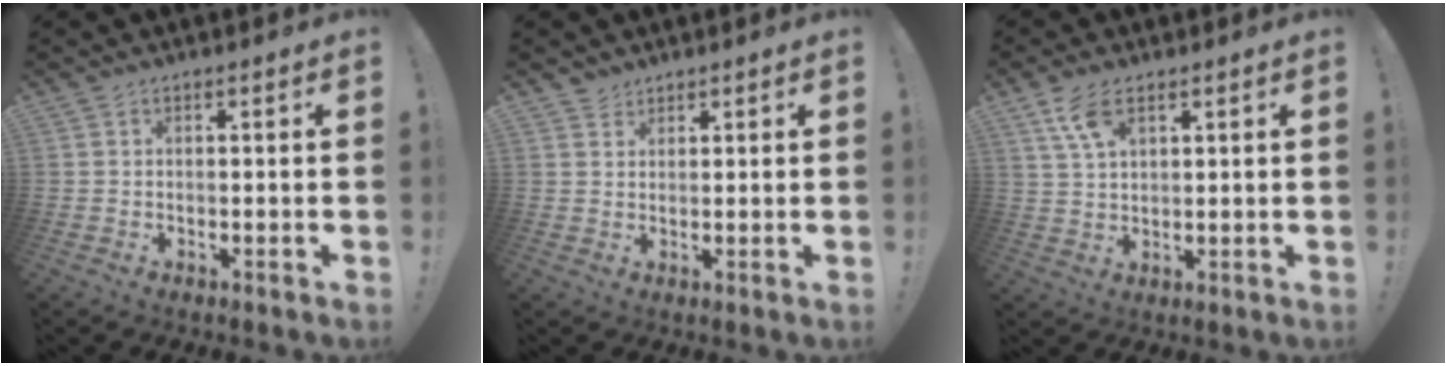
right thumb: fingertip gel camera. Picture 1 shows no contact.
{"total": 2.7, "force": [2.4, 1.2, 0.1], "torque": [0.010, -0.016, 0.044]}
{"total": 7.4, "force": [4.4, 3.5, 4.9], "torque": [-0.086, -0.016, 0.083]}